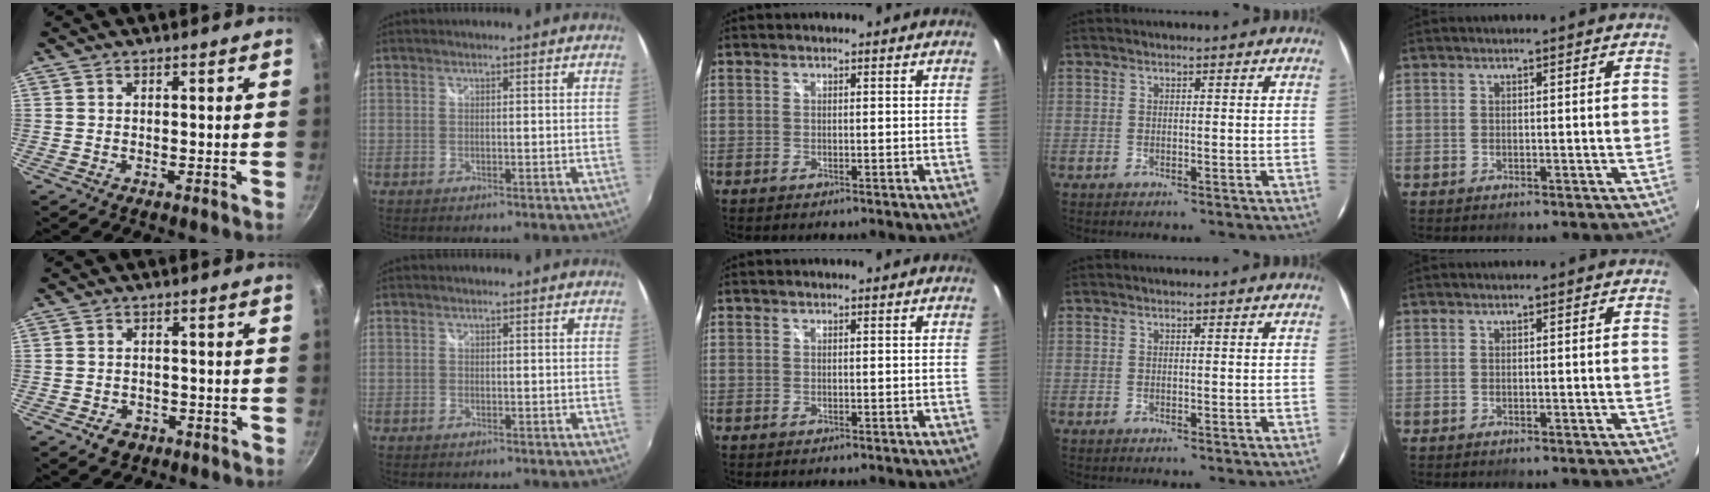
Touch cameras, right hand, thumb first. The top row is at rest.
{"thumb": {"total": 3.7, "force": [-2.0, 2.8, 1.4], "torque": [-0.014, 0.017, -0.020]}, "index": {"total": 0.5, "force": [-0.3, 0.4, 0.1], "torque": [-0.003, -0.002, -0.007]}}